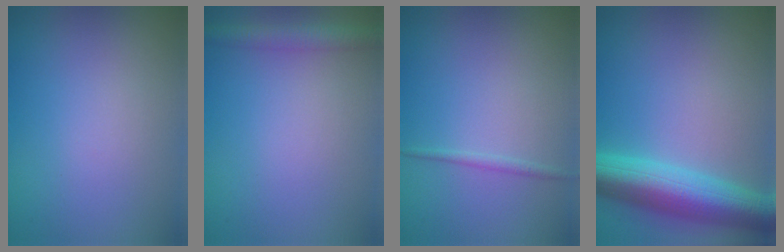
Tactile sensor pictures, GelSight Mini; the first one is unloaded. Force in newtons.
{"total": 2.4, "press": 2.4, "slide": 0.1}
{"total": 0.8, "press": 0.8, "slide": 0.0}
{"total": 8.2, "press": 8.2, "slide": 0.2}